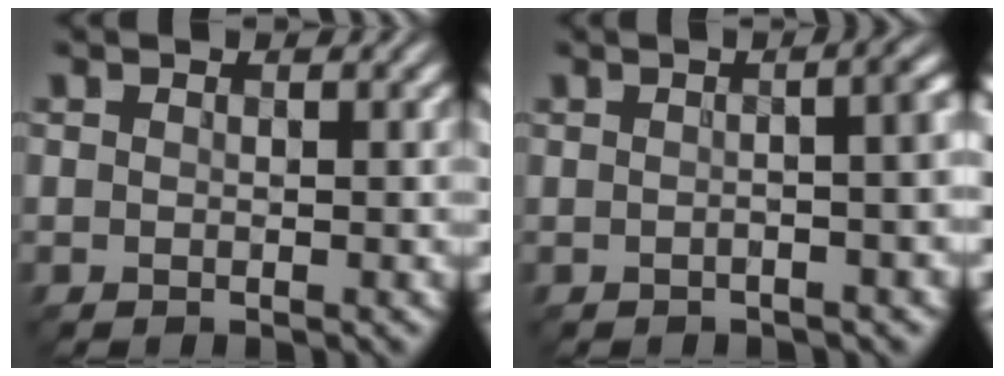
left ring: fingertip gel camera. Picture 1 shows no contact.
{"total": 8.9, "force": [0.4, 4.2, 7.8], "torque": [-0.025, 0.029, -0.024]}